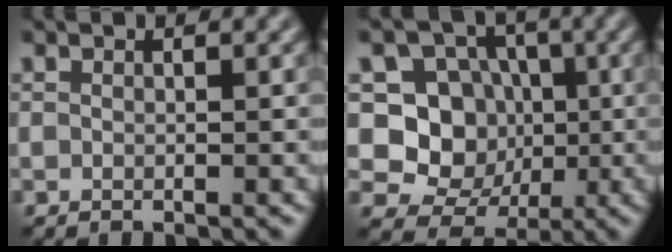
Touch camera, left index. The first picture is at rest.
{"total": 7.8, "force": [0.2, 7.1, 3.2], "torque": [-0.048, 0.006, -0.022]}